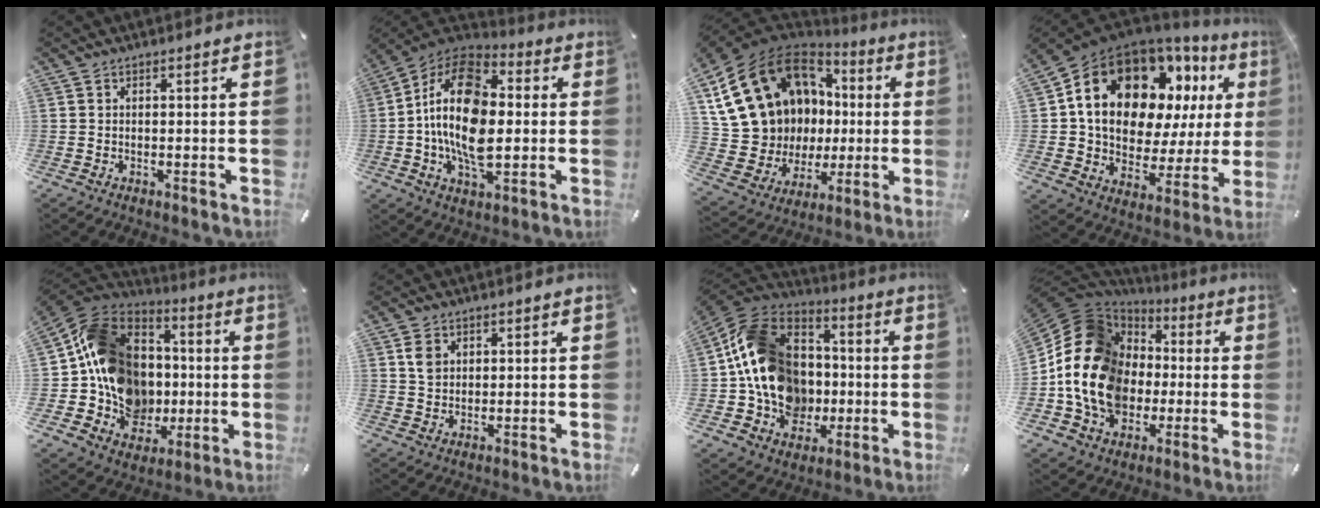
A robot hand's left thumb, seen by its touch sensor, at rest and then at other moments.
{"total": 19.0, "force": [-0.8, 11.7, 15.0], "torque": [-0.319, -0.001, -0.025]}
{"total": 19.8, "force": [6.0, 16.4, 9.4], "torque": [-0.214, -0.048, 0.146]}
{"total": 21.0, "force": [9.5, 13.8, 12.7], "torque": [-0.211, -0.066, 0.165]}
{"total": 18.4, "force": [0.3, 16.2, 8.8], "torque": [-0.170, -0.003, 0.026]}
{"total": 4.1, "force": [1.5, 3.4, 1.7], "torque": [-0.023, 0.000, 0.024]}
{"total": 19.8, "force": [-0.9, 16.8, 10.3], "torque": [-0.211, 0.009, -0.004]}
{"total": 19.7, "force": [-3.0, 16.7, 10.0], "torque": [-0.233, 0.010, -0.057]}